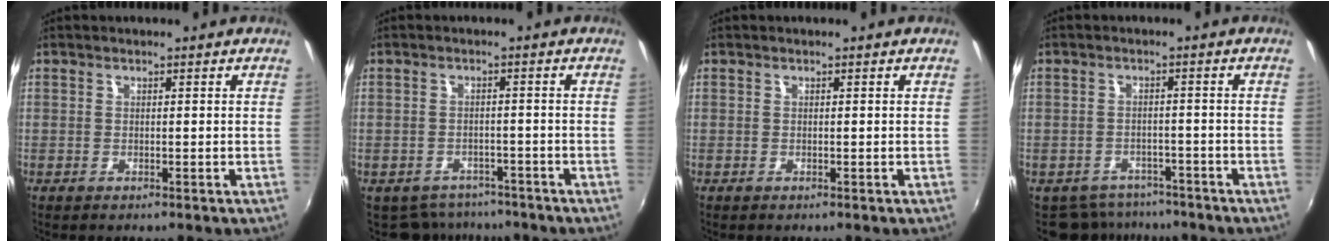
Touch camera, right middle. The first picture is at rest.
{"total": 6.7, "force": [-5.6, 3.6, 0.9], "torque": [-0.031, -0.002, -0.077]}
{"total": 0.0}
{"total": 6.9, "force": [-5.8, 3.6, 0.9], "torque": [-0.027, 0.003, -0.082]}